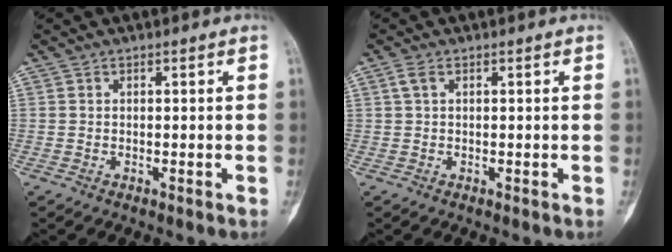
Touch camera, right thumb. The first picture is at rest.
{"total": 1.5, "force": [0.6, 0.8, 1.2], "torque": [-0.035, 0.013, 0.014]}